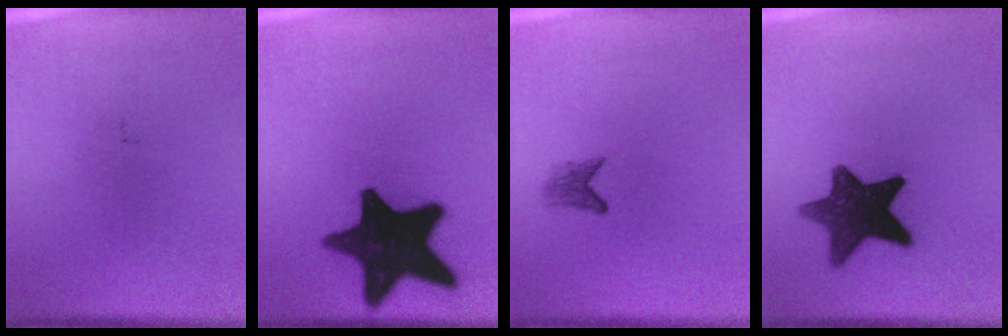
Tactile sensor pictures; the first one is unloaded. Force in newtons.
{"total": 19.1}
{"total": 1.8}
{"total": 12.5}